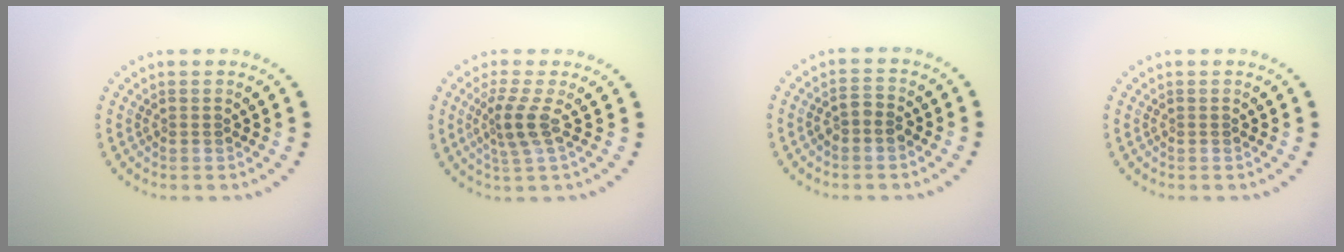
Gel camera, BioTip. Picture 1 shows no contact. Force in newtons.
{"total": 2.6, "press": 1.9, "slide": 1.8}
{"total": 1.6, "press": 1.6, "slide": 0.5}
{"total": 0.0}